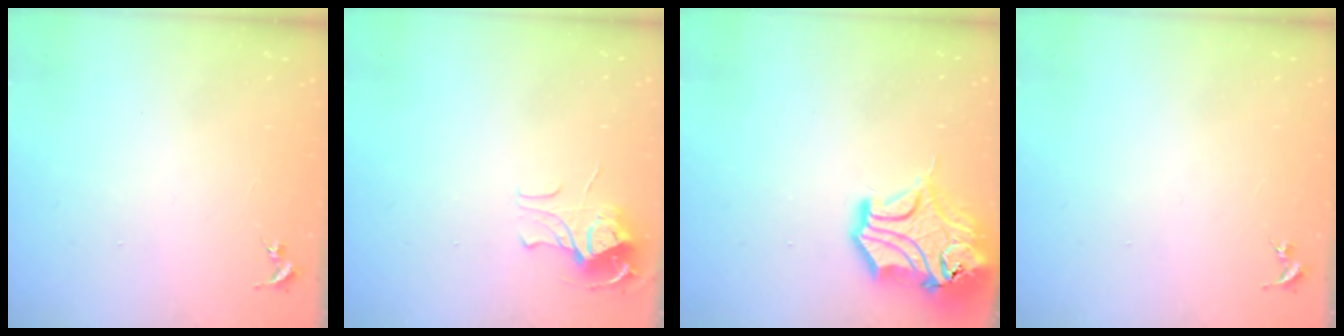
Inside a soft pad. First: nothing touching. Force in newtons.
{"total": 8.8, "press": 8.8, "slide": 0.7}
{"total": 16.7, "press": 16.5, "slide": 2.5}
{"total": 0.0}